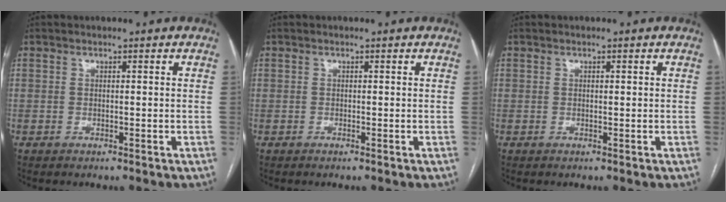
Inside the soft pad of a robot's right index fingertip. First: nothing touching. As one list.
[{"total": 0.0}, {"total": 0.0}]